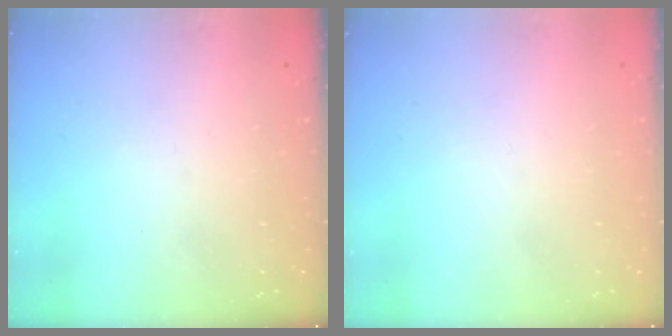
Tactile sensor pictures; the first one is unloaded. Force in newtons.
{"total": 1.5, "press": 1.5, "slide": 0.1}